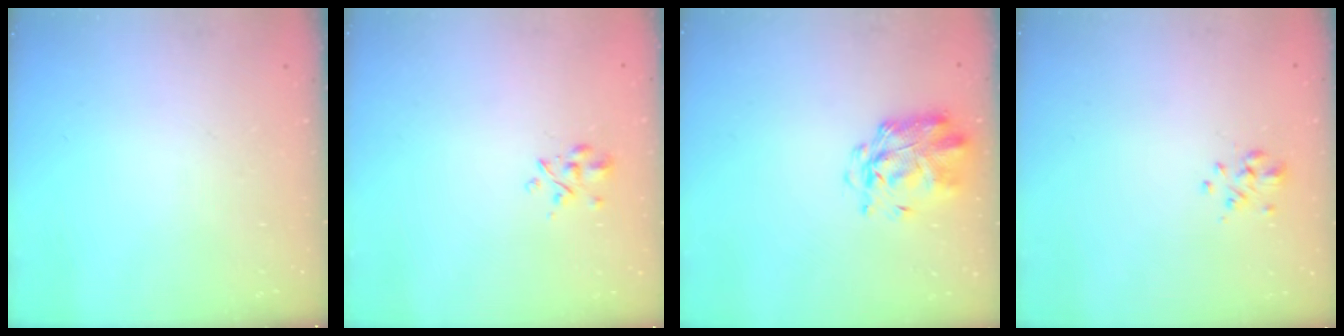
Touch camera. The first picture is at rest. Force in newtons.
{"total": 2.6, "press": 2.4, "slide": 1.0}
{"total": 2.9, "press": 2.8, "slide": 0.8}
{"total": 2.3, "press": 1.9, "slide": 1.2}